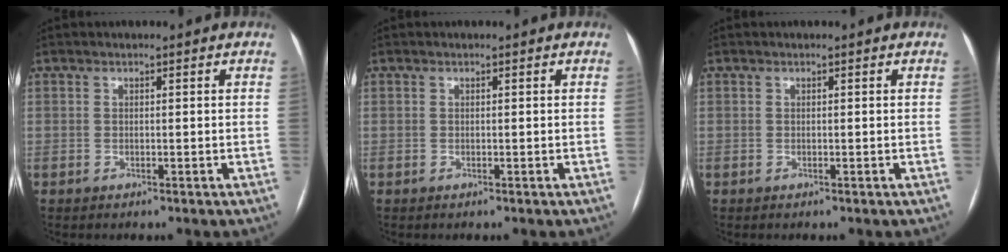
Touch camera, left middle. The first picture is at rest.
{"total": 0.0}
{"total": 0.0}